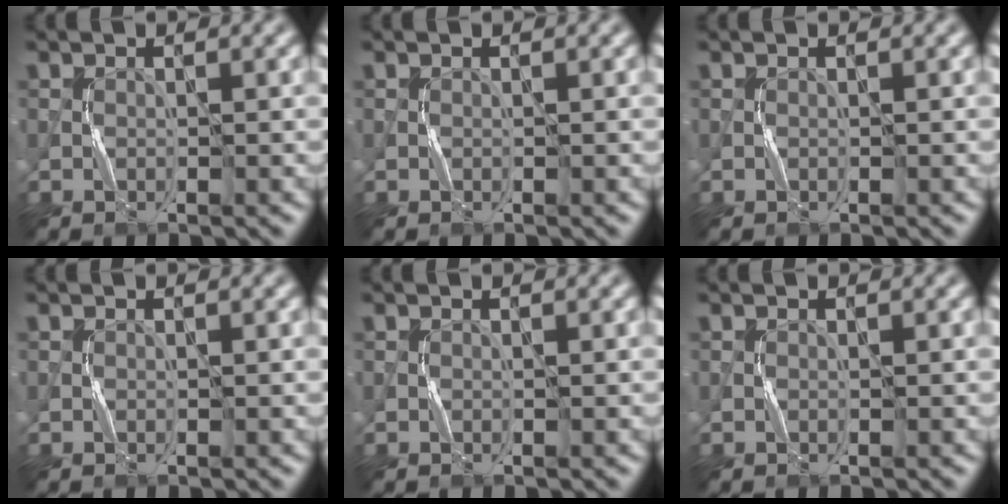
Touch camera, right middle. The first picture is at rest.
{"total": 0.0}
{"total": 0.0}
{"total": 0.0}
{"total": 0.0}
{"total": 0.0}